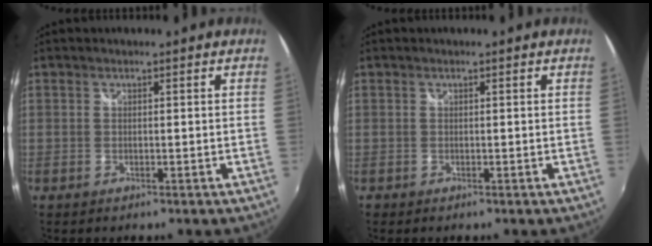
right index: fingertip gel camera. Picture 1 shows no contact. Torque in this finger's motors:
{"motor_torque": [-1.76, 0.38, -1.05, -0.18]}